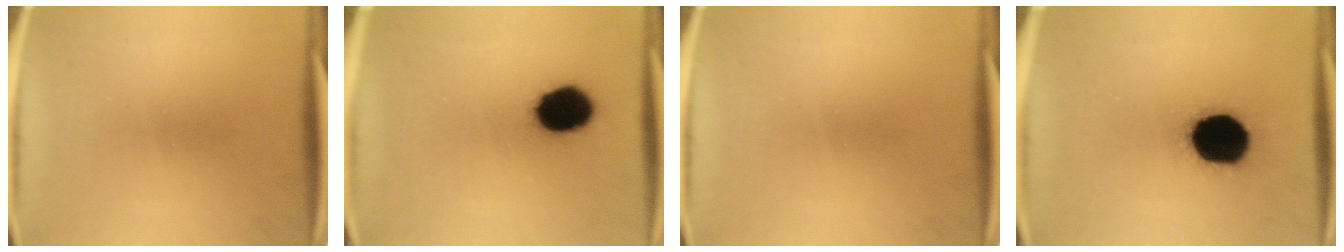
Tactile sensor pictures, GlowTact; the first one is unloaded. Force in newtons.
{"total": 13.3}
{"total": 0.0}
{"total": 19.7}